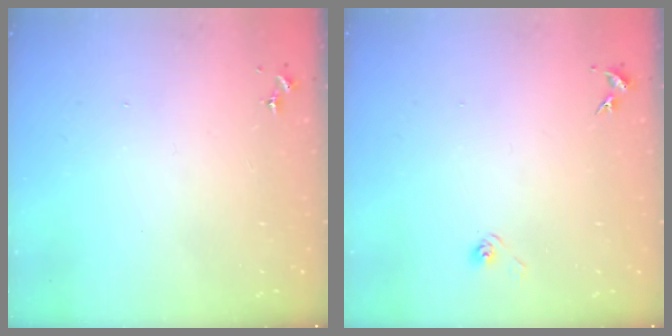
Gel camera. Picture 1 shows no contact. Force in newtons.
{"total": 2.9, "press": 2.5, "slide": 1.5}